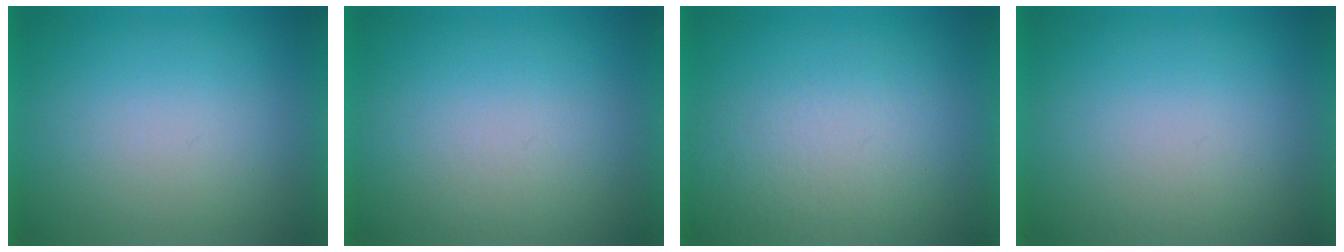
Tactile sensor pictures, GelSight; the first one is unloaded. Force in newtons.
{"total": 1.3}
{"total": 5.7}
{"total": 1.1}